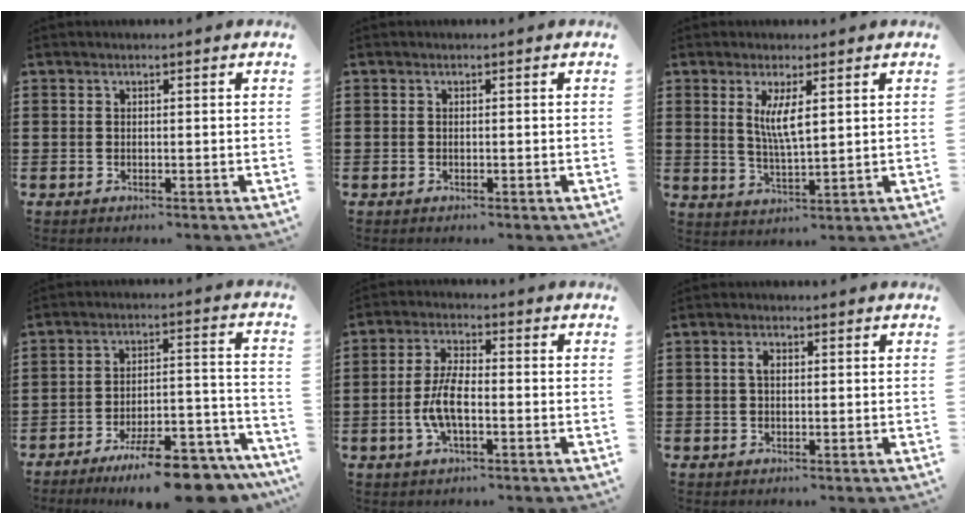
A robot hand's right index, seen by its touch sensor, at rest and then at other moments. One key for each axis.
{"total": 0.0}
{"total": 5.1, "fx": 1.5, "fy": 1.1, "fz": 4.8, "tx": -0.098, "ty": -0.002, "tz": 0.026}
{"total": 11.5, "fx": -9.5, "fy": 1.4, "fz": 6.2, "tx": -0.078, "ty": 0.040, "tz": -0.171}
{"total": 5.9, "fx": -1.4, "fy": 2.1, "fz": 5.4, "tx": -0.127, "ty": -0.004, "tz": -0.035}
{"total": 1.6, "fx": 0.3, "fy": 0.7, "fz": 1.4, "tx": -0.030, "ty": 0.004, "tz": 0.005}